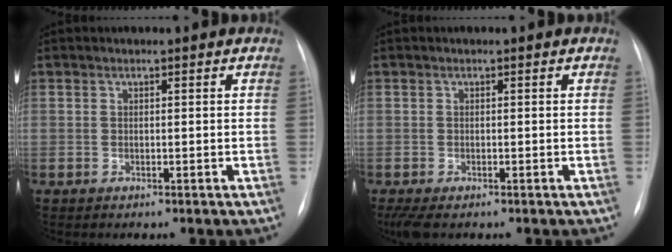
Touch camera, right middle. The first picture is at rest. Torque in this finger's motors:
{"motor_torque": [0.37, -0.10, 0.00, 0.02]}